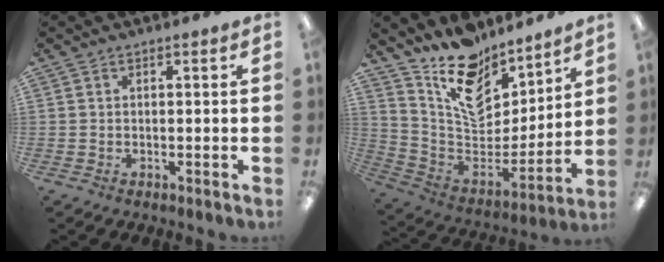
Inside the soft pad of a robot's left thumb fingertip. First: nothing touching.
{"total": 15.4, "force": [11.3, 8.3, 6.3], "torque": [-0.114, -0.096, 0.208]}